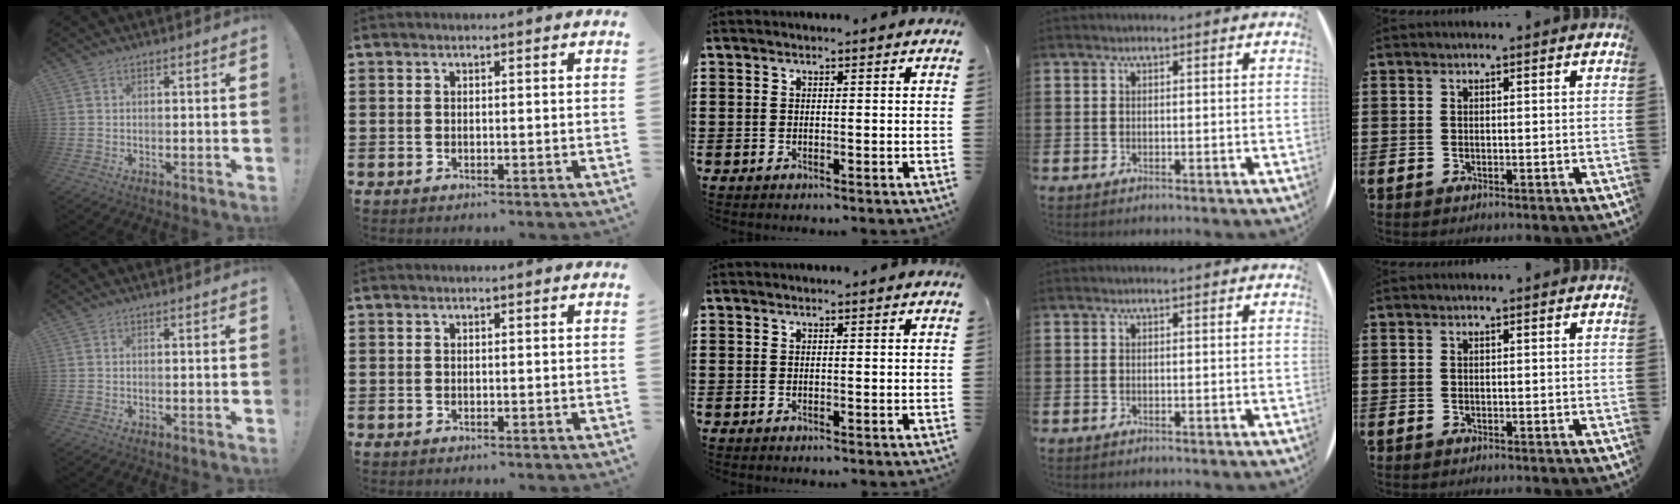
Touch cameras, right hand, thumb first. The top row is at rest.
{}